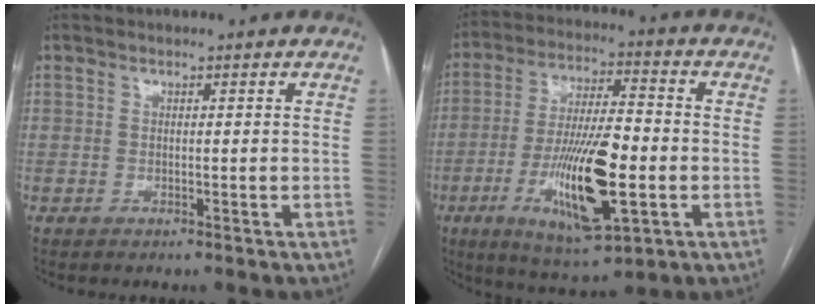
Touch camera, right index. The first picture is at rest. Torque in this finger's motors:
{"motor_torque": [1.96, -0.04, 0.50, 0.20]}